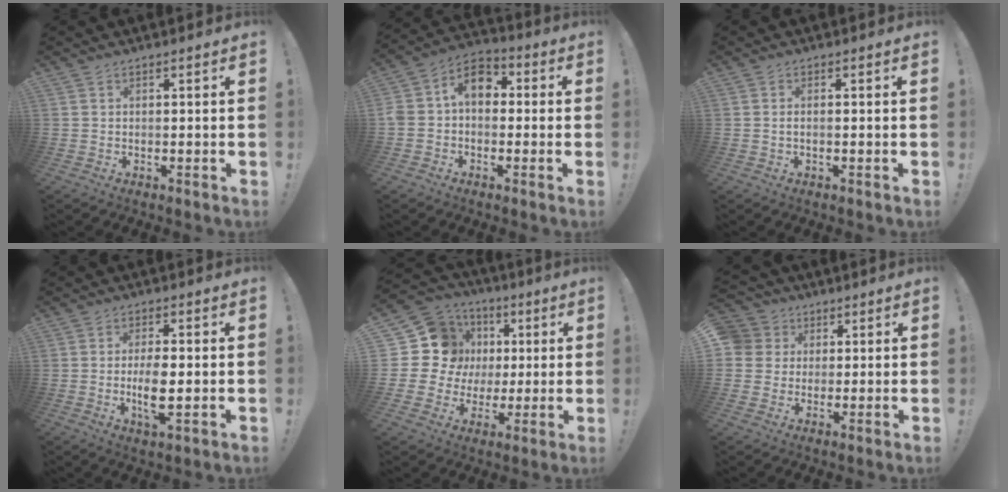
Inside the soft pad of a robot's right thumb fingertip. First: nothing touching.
{"total": 9.4, "force": [0.5, 7.2, 6.0], "torque": [-0.101, 0.020, 0.016]}
{"total": 1.3, "force": [-0.3, 0.2, 1.2], "torque": [-0.023, 0.001, -0.005]}
{"total": 7.6, "force": [-0.7, 2.5, 7.2], "torque": [-0.135, -0.013, -0.018]}
{"total": 16.8, "force": [3.9, 14.8, 6.9], "torque": [-0.105, -0.018, 0.098]}
{"total": 7.5, "force": [1.3, 7.1, 1.7], "torque": [-0.029, -0.001, 0.029]}